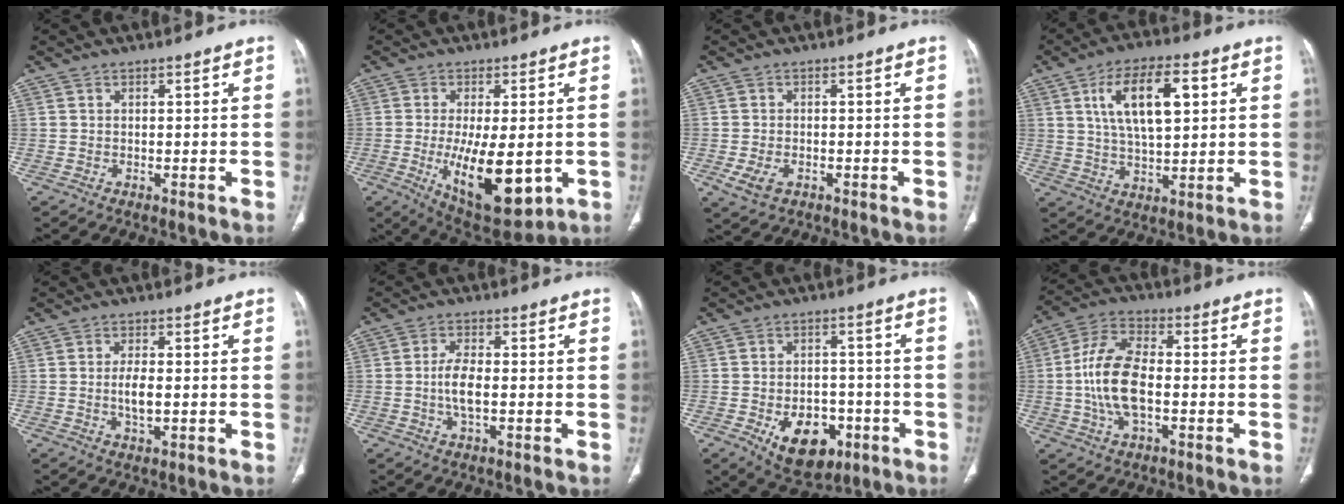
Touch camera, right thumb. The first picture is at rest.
{"total": 15.4, "force": [-3.1, 6.2, 13.7], "torque": [-0.214, -0.023, -0.027]}
{"total": 4.2, "force": [-1.6, 2.6, 2.8], "torque": [-0.060, 0.001, -0.023]}
{"total": 13.0, "force": [3.9, 5.6, 11.1], "torque": [-0.182, -0.002, 0.070]}
{"total": 4.0, "force": [-0.4, 1.6, 3.6], "torque": [-0.071, -0.004, -0.007]}
{"total": 5.1, "force": [-0.6, 2.0, 4.7], "torque": [-0.100, 0.001, -0.014]}
{"total": 12.0, "force": [-4.9, 7.7, 7.8], "torque": [-0.087, 0.022, -0.063]}
{"total": 12.5, "force": [-1.5, 6.1, 10.8], "torque": [-0.221, 0.021, -0.031]}